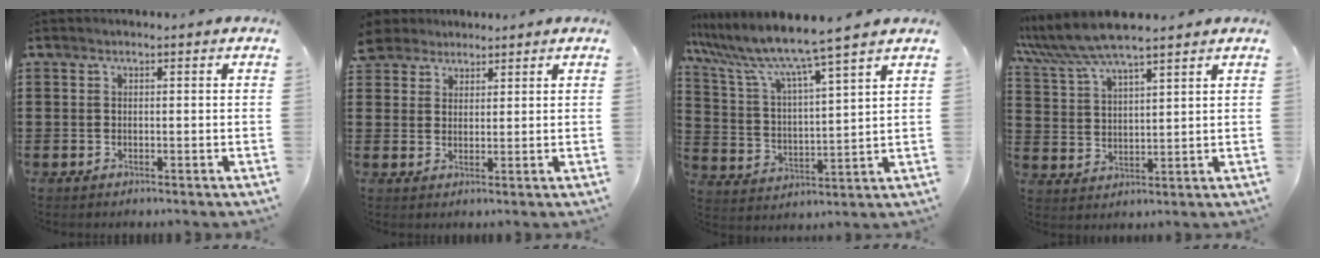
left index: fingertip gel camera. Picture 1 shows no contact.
{"total": 3.3, "force": [2.7, 1.9, -0.2], "torque": [-0.013, 0.006, 0.052]}
{"total": 7.6, "force": [6.6, -0.7, 3.7], "torque": [-0.101, -0.044, 0.106]}
{"total": 7.4, "force": [6.3, 0.8, 3.7], "torque": [-0.091, -0.019, 0.114]}